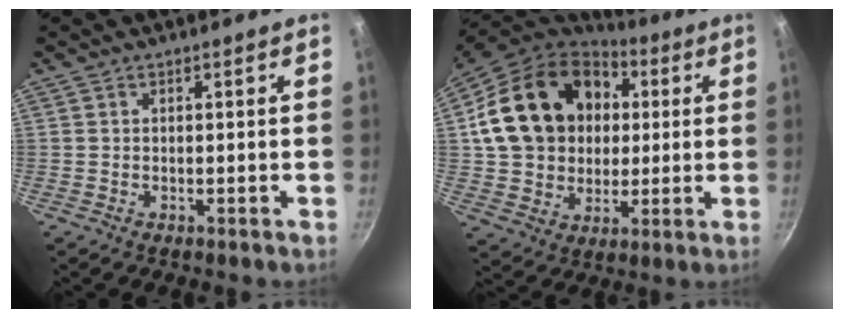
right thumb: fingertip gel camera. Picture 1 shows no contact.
{"total": 23.6, "force": [4.4, 18.9, 13.4], "torque": [-0.218, 0.024, 0.082]}